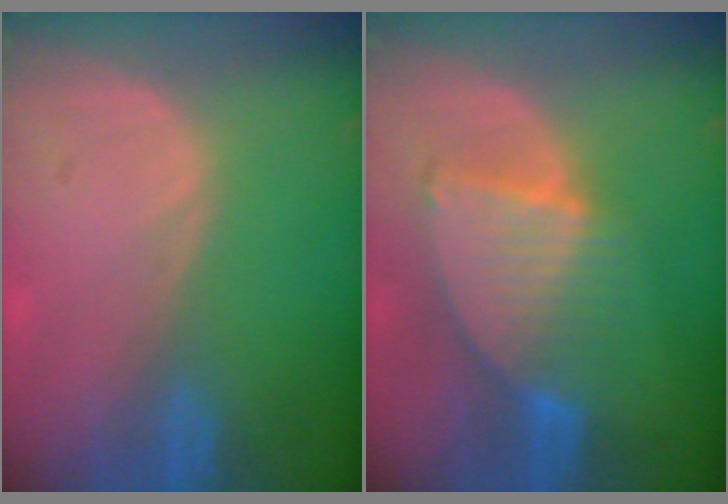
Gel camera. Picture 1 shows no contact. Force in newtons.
{"total": 7.3, "press": 6.8, "slide": 2.8}